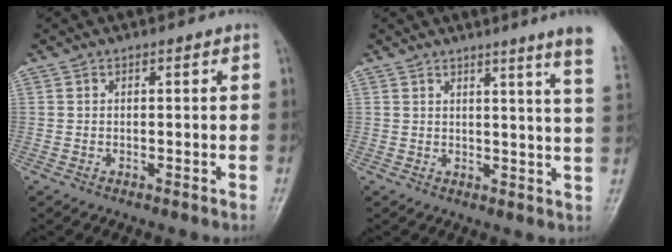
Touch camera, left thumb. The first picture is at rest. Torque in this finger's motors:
{"motor_torque": [3.59, 1.42, 1.60, -1.17, 0.20]}